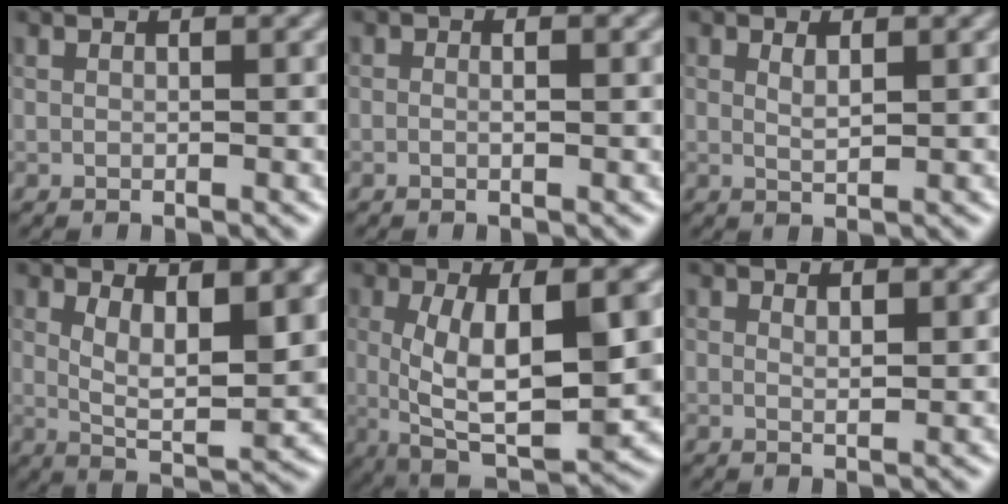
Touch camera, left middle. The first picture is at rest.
{"total": 0.9, "force": [-0.9, 0.1, 0.2], "torque": [0.005, -0.004, -0.020]}
{"total": 1.5, "force": [-1.1, -0.9, -0.4], "torque": [-0.011, -0.023, 0.015]}
{"total": 5.4, "force": [0.4, 1.5, 5.1], "torque": [-0.116, -0.024, 0.041]}
{"total": 7.8, "force": [-1.2, 2.1, 7.4], "torque": [-0.149, -0.028, 0.010]}
{"total": 1.0, "force": [-0.8, -0.5, -0.2], "torque": [0.006, -0.016, 0.000]}